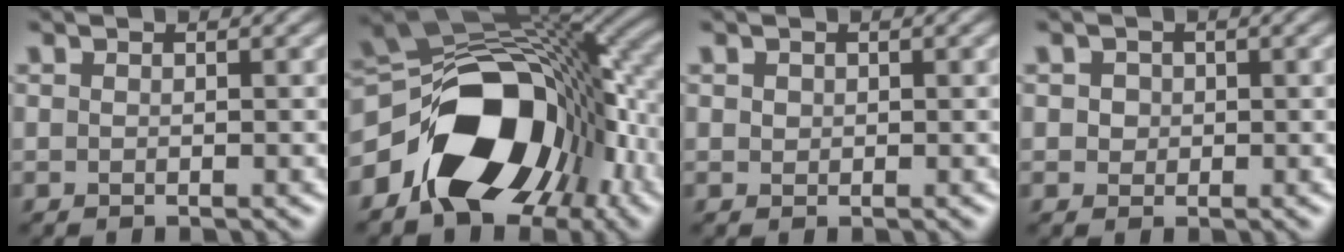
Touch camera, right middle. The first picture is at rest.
{"total": 14.9, "force": [-5.3, 9.7, 10.0], "torque": [-0.153, -0.009, -0.097]}
{"total": 0.6, "force": [0.3, 0.5, 0.2], "torque": [-0.002, -0.001, 0.005]}
{"total": 1.3, "force": [0.3, 1.1, 0.5], "torque": [-0.003, 0.002, 0.002]}